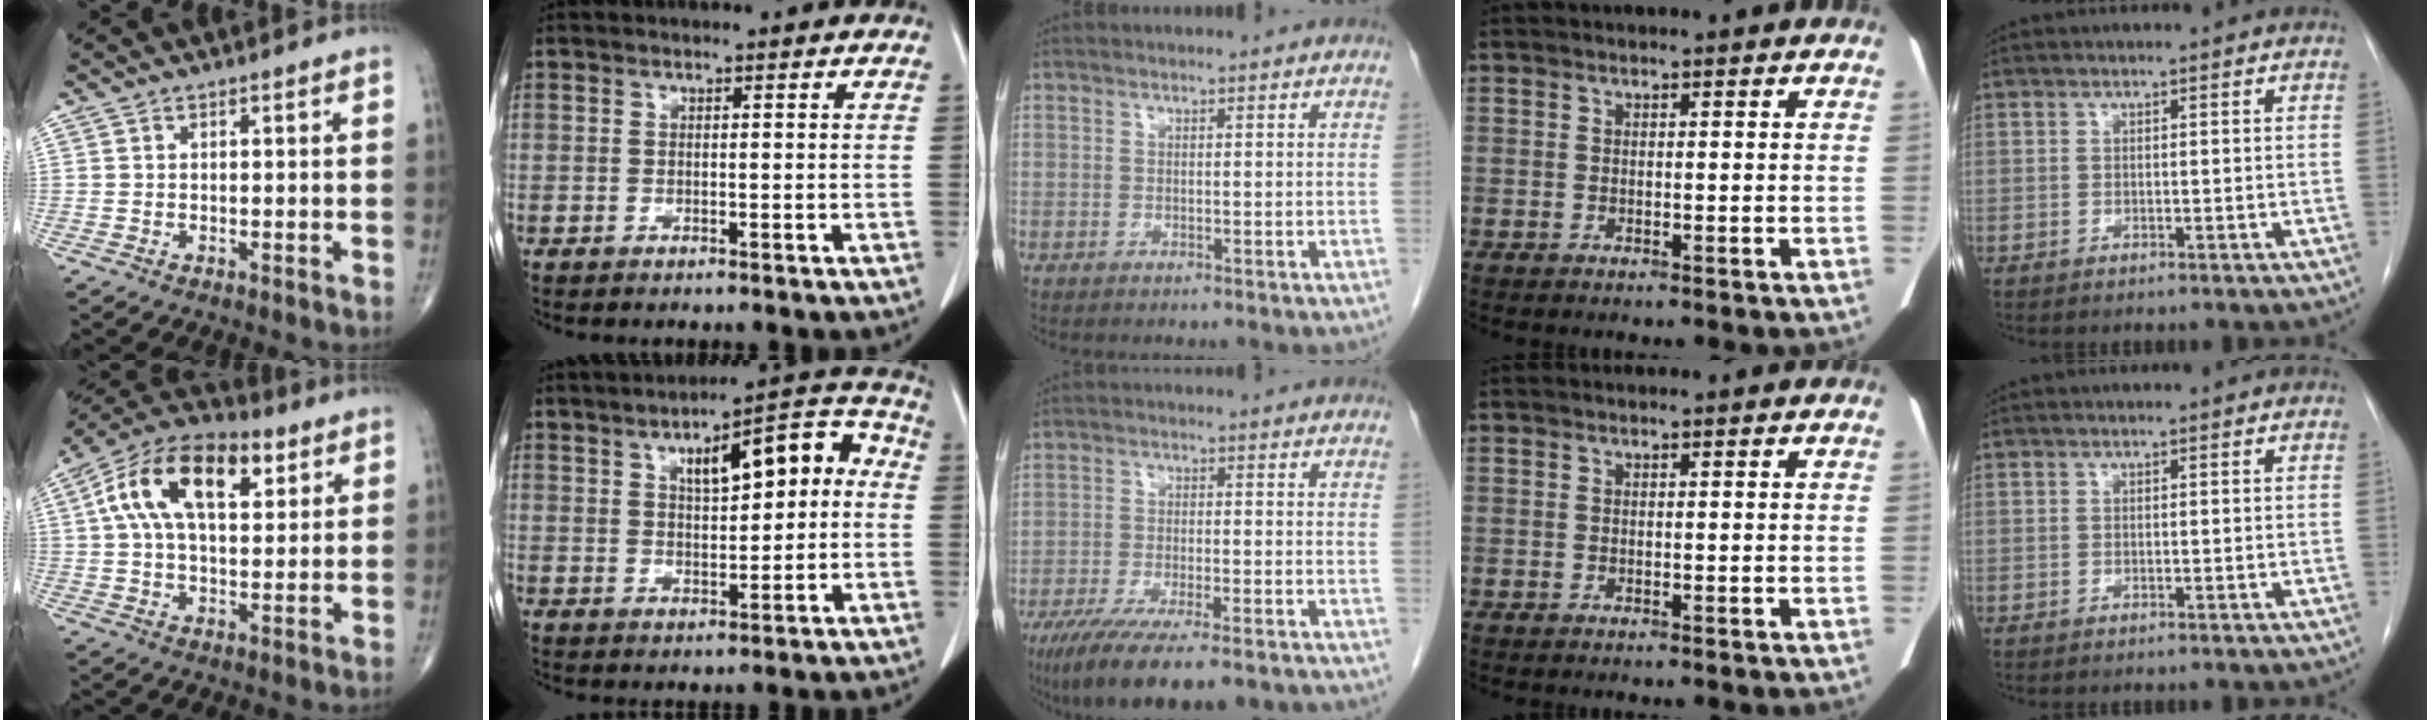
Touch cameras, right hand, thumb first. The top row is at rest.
{"thumb": {"total": 18.0, "force": [6.0, 9.6, 14.0], "torque": [-0.227, 0.014, 0.095]}, "index": {"total": 11.4, "force": [2.1, 4.0, 10.5], "torque": [-0.137, 0.041, 0.029]}, "middle": {"total": 14.2, "force": [-10.7, 2.6, 9.0], "torque": [-0.135, -0.025, -0.167]}}